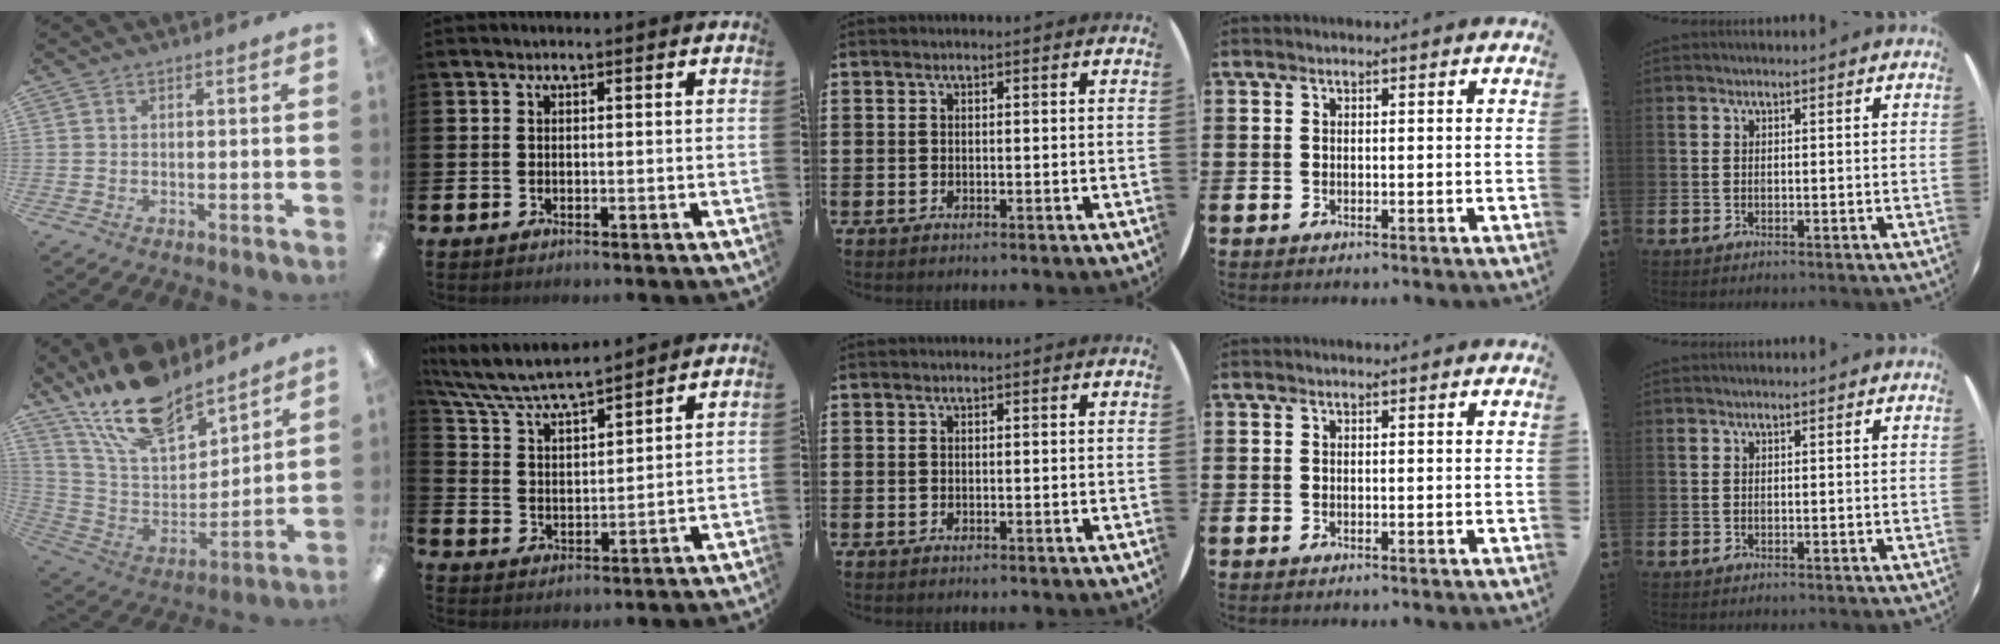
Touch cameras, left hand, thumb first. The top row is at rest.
{"thumb": {"total": 19.7, "force": [15.8, 7.9, 8.6], "torque": [-0.174, -0.093, 0.284]}, "index": {"total": 7.4, "force": [7.0, 0.7, 2.3], "torque": [-0.075, -0.043, 0.123]}}